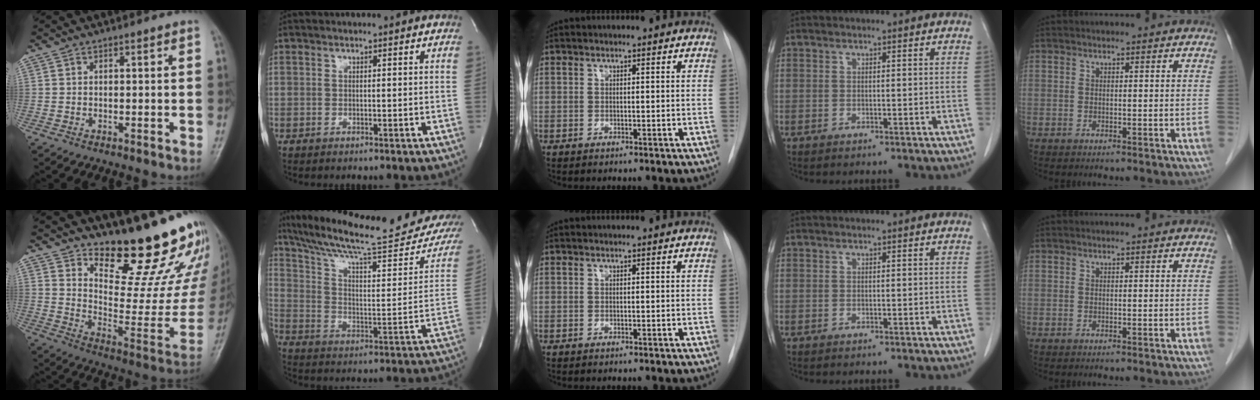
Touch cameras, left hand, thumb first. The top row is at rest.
{"thumb": {"total": 22.7, "force": [18.4, 6.0, 11.9], "torque": [-0.124, -0.163, 0.260]}, "index": {"total": 24.3, "force": [21.1, 1.8, 12.0], "torque": [-0.191, -0.048, 0.301]}}